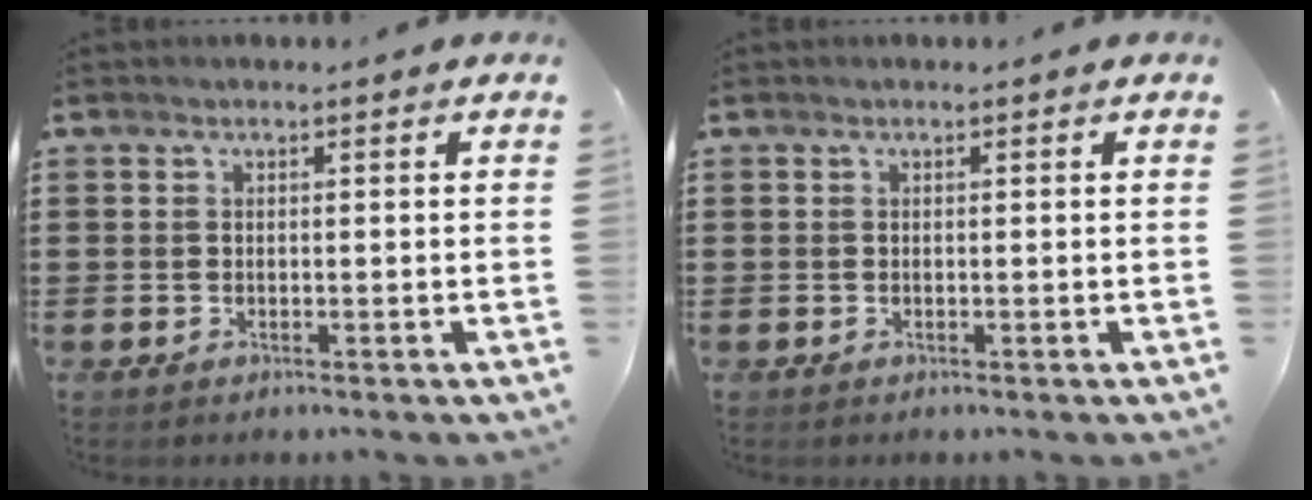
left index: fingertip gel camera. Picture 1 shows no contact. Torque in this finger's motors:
{"motor_torque": [0.00, 0.00, -0.02, -0.01]}